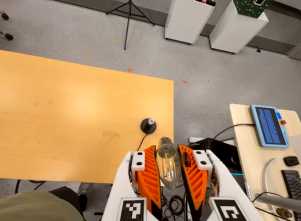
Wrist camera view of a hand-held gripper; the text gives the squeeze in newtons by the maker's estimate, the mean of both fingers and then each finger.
{"total": 19.7, "left": 21.5, "right": 17.9}